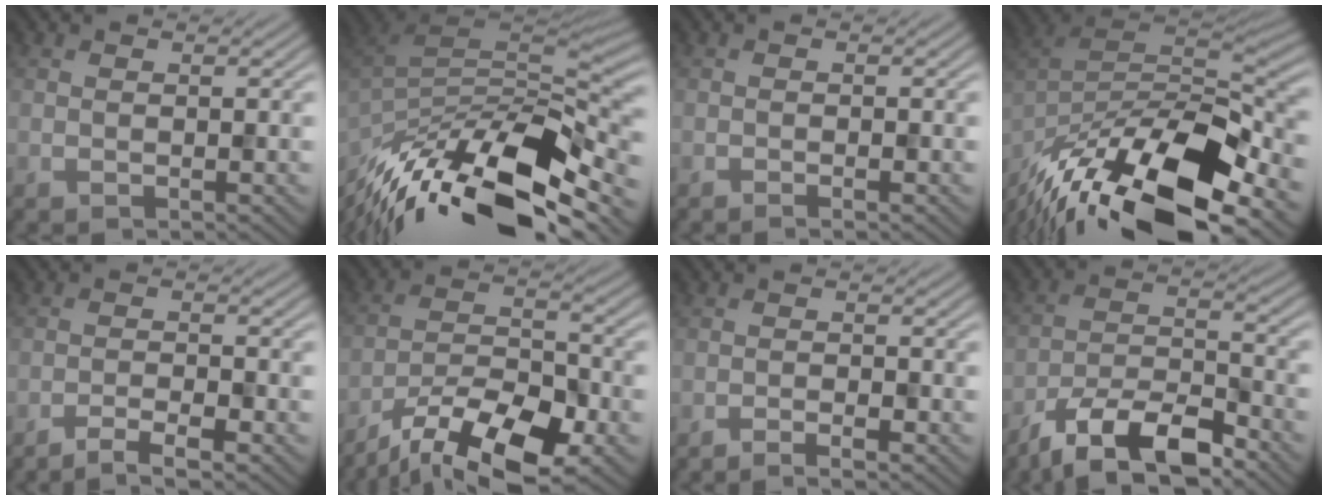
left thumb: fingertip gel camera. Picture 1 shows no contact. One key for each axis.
{"total": 16.8, "fx": -10.4, "fy": 7.0, "fz": 11.2, "tx": -0.247, "ty": -0.026, "tz": -0.175}
{"total": 0.6, "fx": -0.4, "fy": 0.0, "fz": 0.4, "tx": -0.010, "ty": 0.002, "tz": -0.009}
{"total": 18.4, "fx": -11.5, "fy": 7.8, "fz": 12.1, "tx": -0.264, "ty": -0.022, "tz": -0.190}
{"total": 3.2, "fx": -2.4, "fy": 0.4, "fz": 2.1, "tx": -0.038, "ty": 0.006, "tz": -0.050}
{"total": 13.5, "fx": -9.7, "fy": 4.4, "fz": 8.3, "tx": -0.160, "ty": -0.005, "tz": -0.179}
{"total": 2.0, "fx": -1.4, "fy": 0.1, "fz": 1.4, "tx": -0.028, "ty": 0.007, "tz": -0.030}
{"total": 10.8, "fx": -7.8, "fy": 3.5, "fz": 6.6, "tx": -0.117, "ty": 0.000, "tz": -0.159}